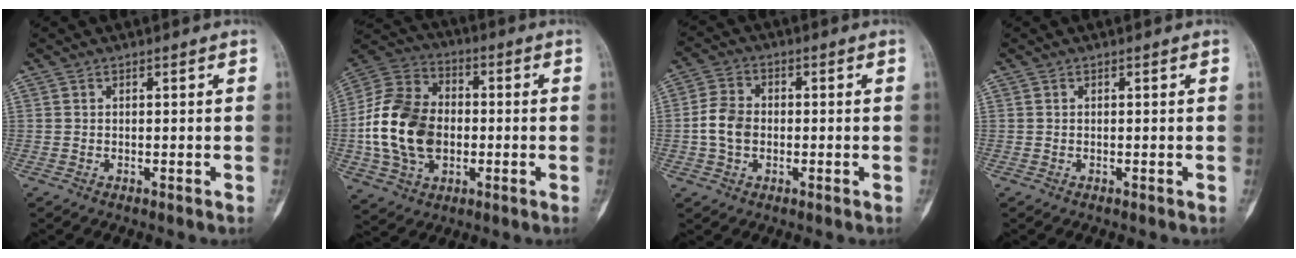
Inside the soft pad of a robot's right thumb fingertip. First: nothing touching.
{"total": 18.5, "force": [-1.9, 13.4, 12.6], "torque": [-0.226, 0.021, -0.034]}
{"total": 6.4, "force": [-0.8, 4.9, 4.1], "torque": [-0.074, 0.016, -0.021]}
{"total": 0.0}